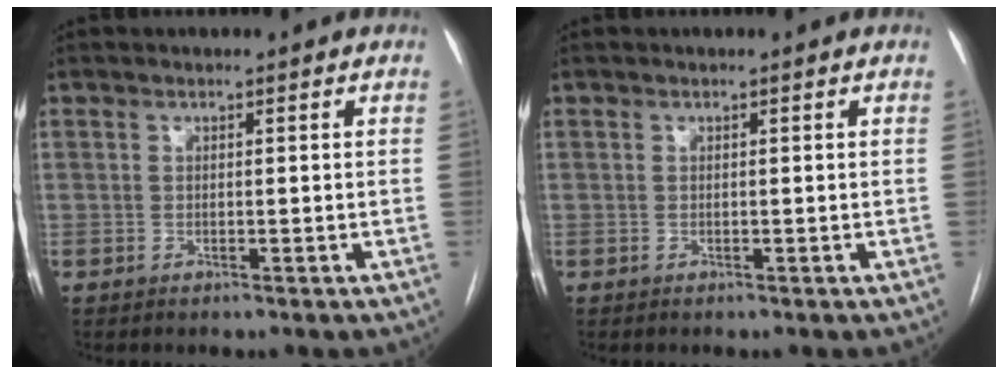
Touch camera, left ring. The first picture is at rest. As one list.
[{"total": 0.0}]